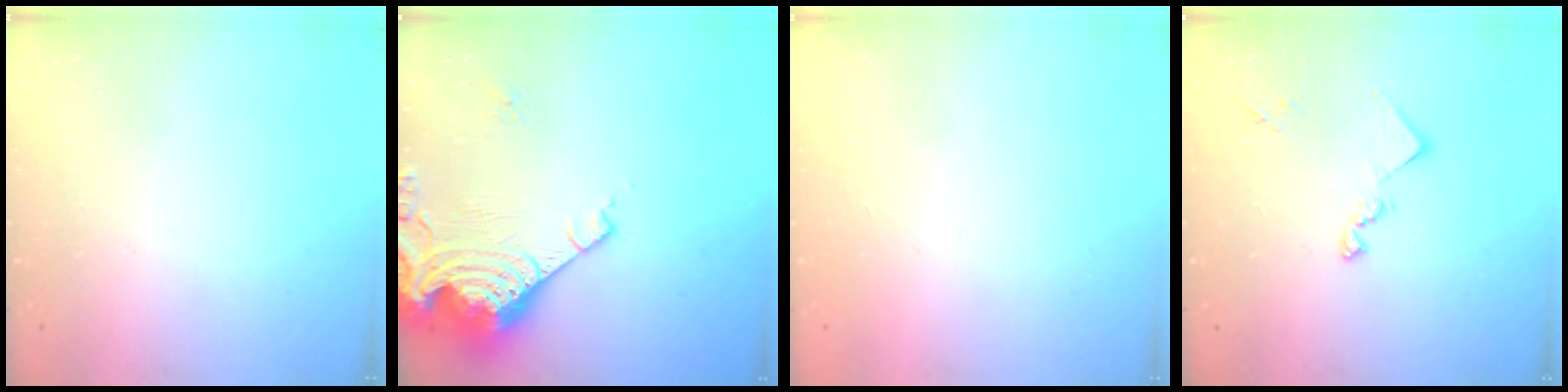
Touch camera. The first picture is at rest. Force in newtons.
{"total": 17.4, "press": 17.3, "slide": 2.0}
{"total": 0.9, "press": 0.9, "slide": 0.2}
{"total": 11.0, "press": 11.0, "slide": 0.5}